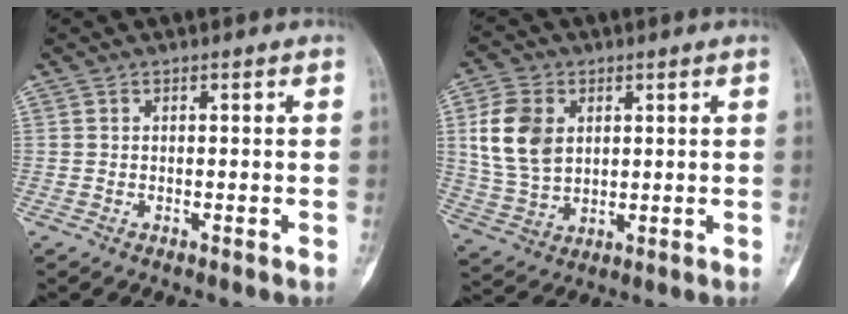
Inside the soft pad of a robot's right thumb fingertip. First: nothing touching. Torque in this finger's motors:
{"motor_torque": [0.06, 2.05, 0.94, 0.23, 0.10]}